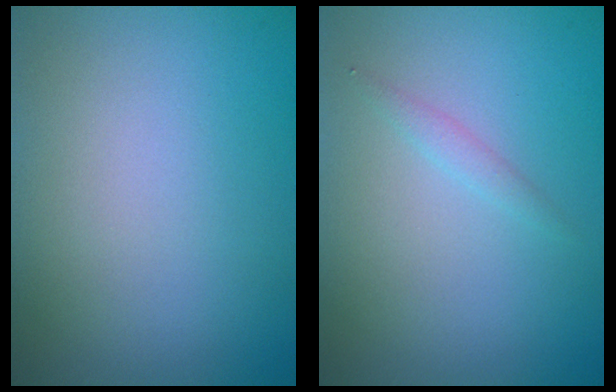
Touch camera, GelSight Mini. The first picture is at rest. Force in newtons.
{"total": 0.8, "press": 0.8, "slide": 0.1}